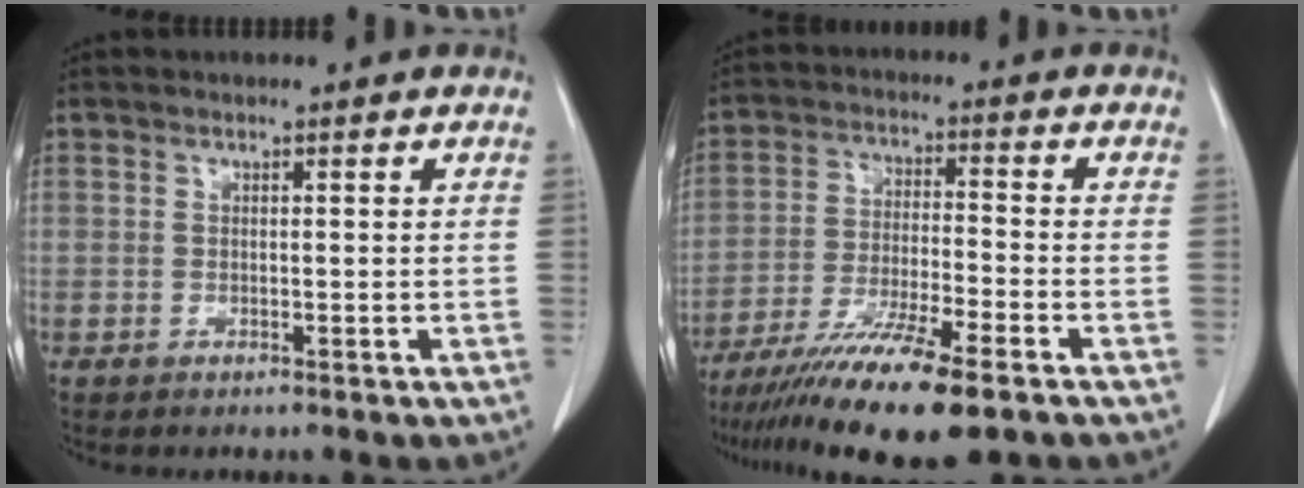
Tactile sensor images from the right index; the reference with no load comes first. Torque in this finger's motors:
{"motor_torque": [1.09, -1.05, 0.75, 0.21]}